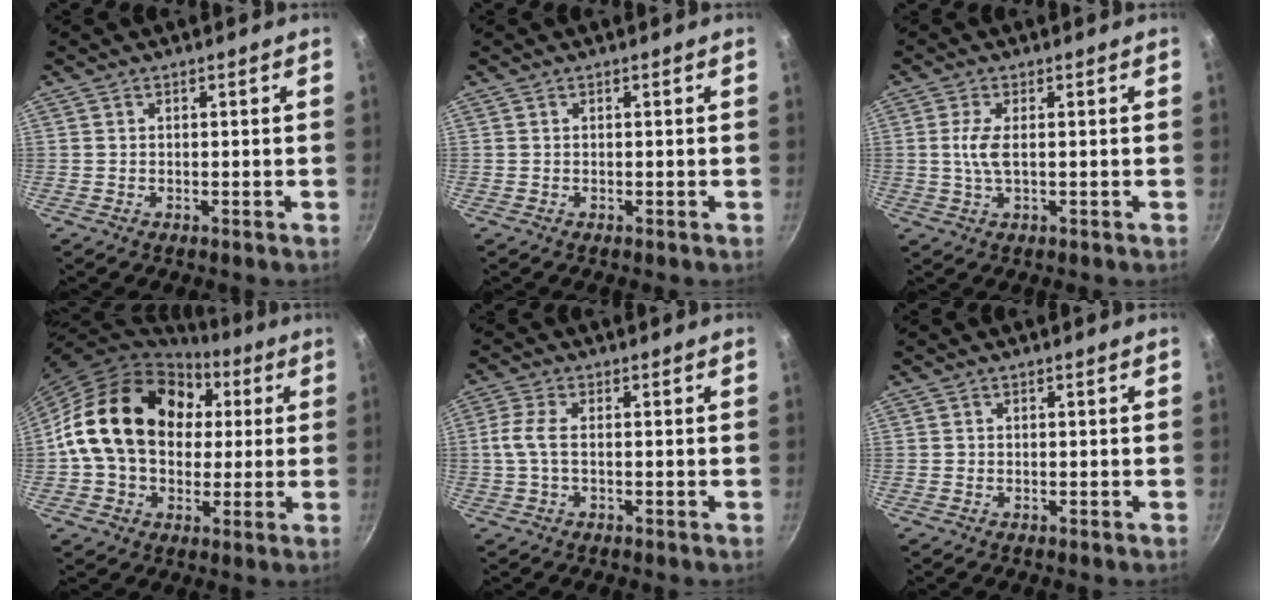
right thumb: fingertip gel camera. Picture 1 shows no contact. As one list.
[{"total": 0.0}, {"total": 3.9, "force": [0.2, 1.3, 3.7], "torque": [-0.088, 0.002, 0.003]}, {"total": 21.8, "force": [3.6, 16.3, 14.0], "torque": [-0.219, 0.028, 0.053]}, {"total": 4.4, "force": [-0.2, 1.9, 3.9], "torque": [-0.098, 0.010, -0.011]}, {"total": 0.0}]